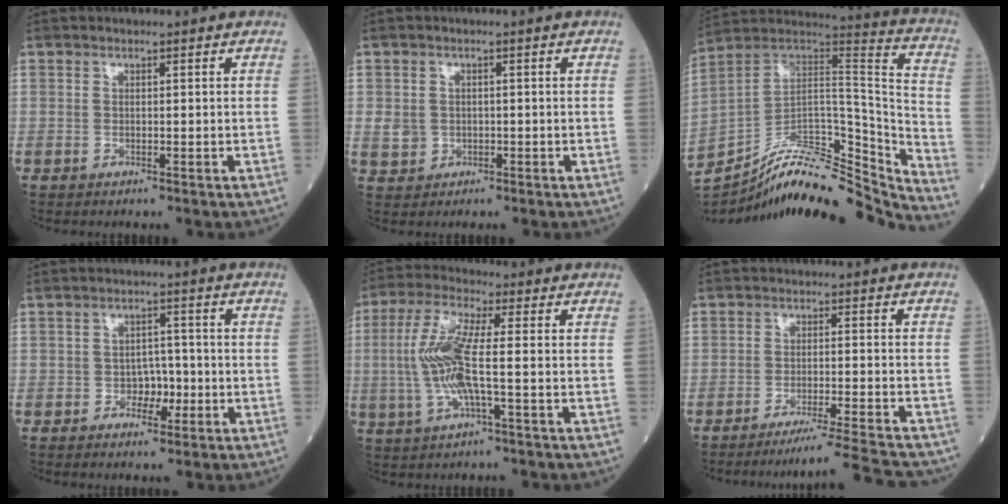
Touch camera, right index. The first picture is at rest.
{"total": 3.2, "force": [-0.4, 3.0, 1.1], "torque": [-0.014, 0.004, 0.004]}
{"total": 27.5, "force": [-25.0, 4.8, 10.5], "torque": [-0.157, 0.026, -0.378]}
{"total": 3.6, "force": [-1.2, 2.4, 2.5], "torque": [-0.030, 0.006, -0.020]}
{"total": 9.4, "force": [-0.6, 1.2, 9.3], "torque": [-0.206, 0.006, -0.018]}
{"total": 11.2, "force": [-10.5, -1.8, 3.6], "torque": [-0.039, -0.019, -0.160]}